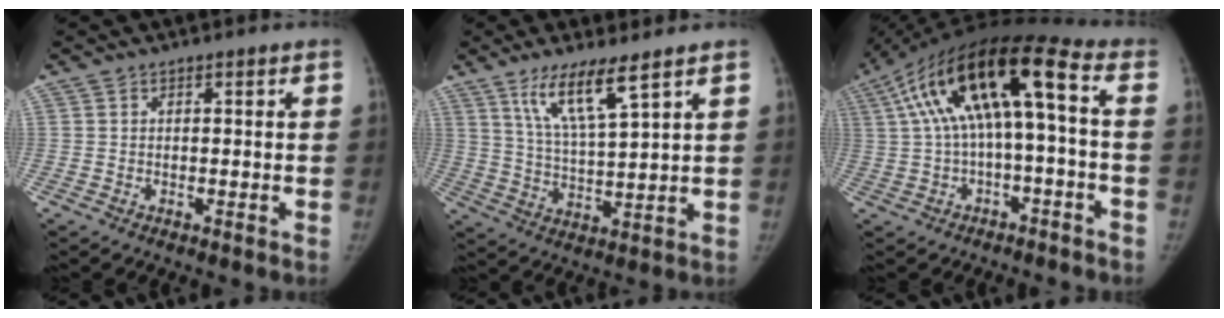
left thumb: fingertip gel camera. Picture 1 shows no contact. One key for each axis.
{"total": 9.6, "fx": 6.0, "fy": 1.3, "fz": 7.3, "tx": -0.135, "ty": -0.036, "tz": 0.122}
{"total": 16.6, "fx": 1.8, "fy": 5.1, "fz": 15.7, "tx": -0.301, "ty": 0.069, "tz": 0.031}